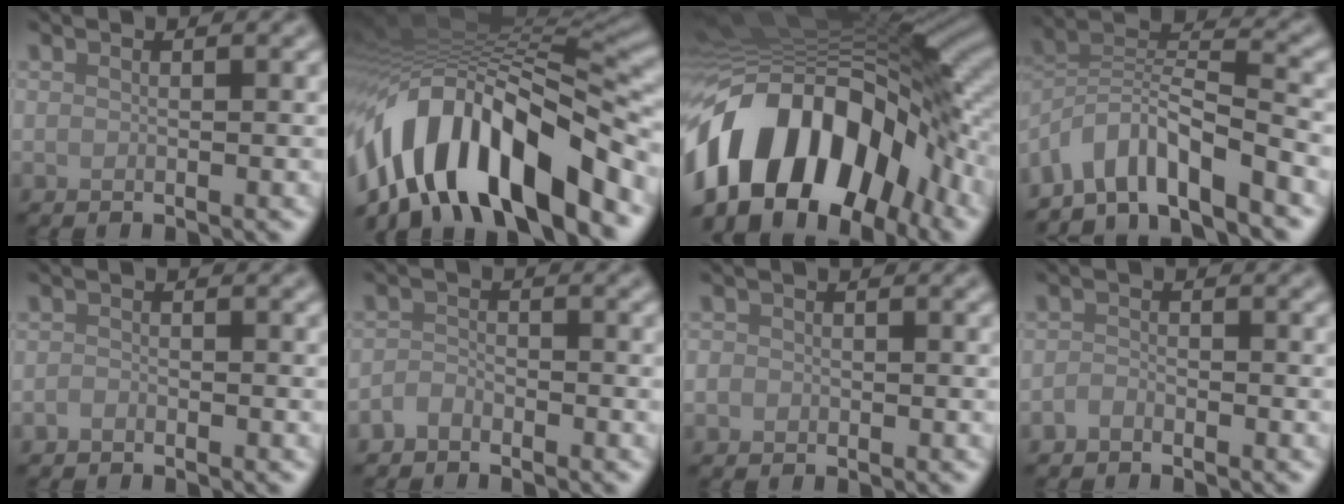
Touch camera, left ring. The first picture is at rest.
{"total": 14.0, "force": [-7.2, 6.1, 10.4], "torque": [-0.170, -0.002, -0.119]}
{"total": 17.3, "force": [-6.8, 10.1, 12.3], "torque": [-0.211, 0.011, -0.128]}
{"total": 6.9, "force": [-5.1, 1.7, 4.3], "torque": [-0.066, 0.005, -0.101]}
{"total": 0.7, "force": [-0.6, 0.4, 0.1], "torque": [0.000, -0.002, -0.012]}
{"total": 1.5, "force": [-1.2, 0.8, 0.3], "torque": [-0.005, 0.004, -0.027]}
{"total": 1.2, "force": [-0.3, 1.1, 0.3], "torque": [0.007, -0.005, -0.006]}
{"total": 1.0, "force": [-0.9, 0.5, 0.2], "torque": [-0.003, 0.001, -0.020]}